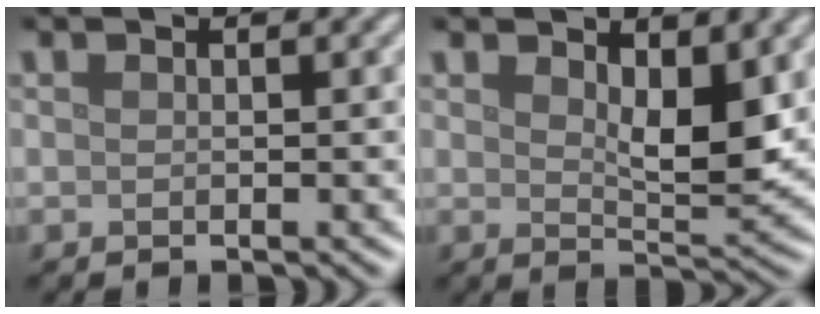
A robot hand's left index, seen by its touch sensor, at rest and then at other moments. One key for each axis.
{"total": 4.4, "fx": 1.8, "fy": 1.8, "fz": 3.6, "tx": -0.060, "ty": -0.006, "tz": 0.033}